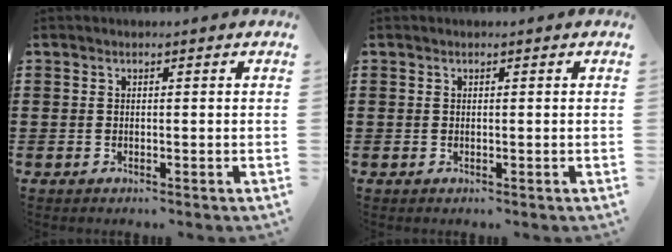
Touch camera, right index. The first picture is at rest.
{"total": 0.0}